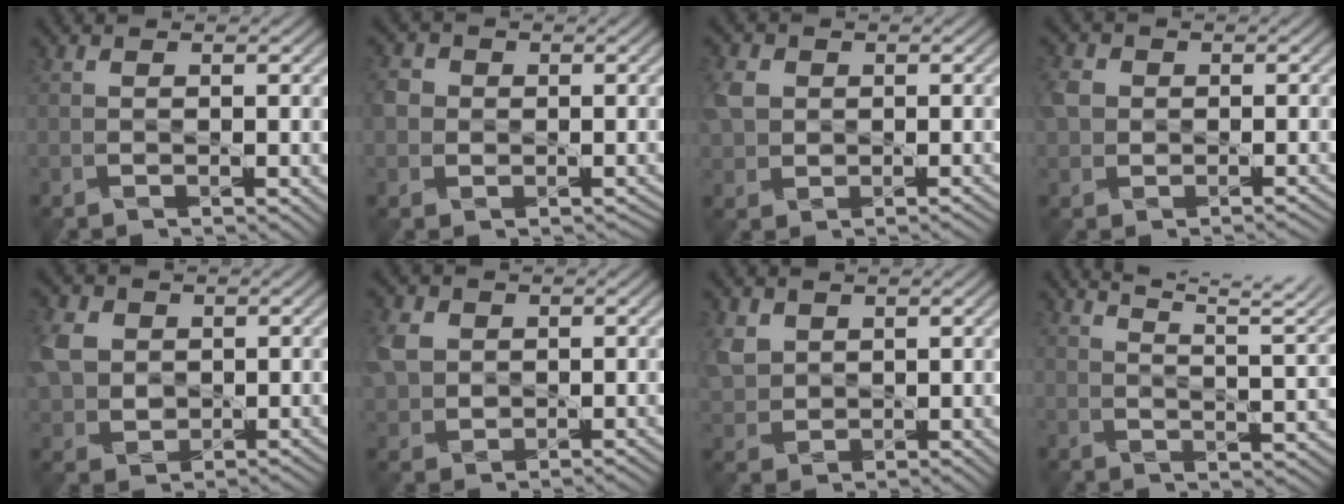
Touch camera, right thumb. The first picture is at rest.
{"total": 4.9, "force": [0.0, 4.6, 1.5], "torque": [-0.040, 0.017, -0.019]}
{"total": 3.1, "force": [0.8, 2.8, 1.1], "torque": [-0.031, 0.009, 0.013]}
{"total": 2.9, "force": [0.1, 2.7, 1.0], "torque": [-0.025, 0.007, 0.003]}
{"total": 5.5, "force": [1.4, 4.6, 2.7], "torque": [-0.088, 0.010, 0.024]}
{"total": 3.8, "force": [1.2, 3.3, 1.5], "torque": [-0.049, 0.010, 0.021]}
{"total": 3.4, "force": [2.2, 2.4, 0.8], "torque": [-0.038, 0.006, 0.045]}
{"total": 9.9, "force": [8.6, 1.3, 4.8], "torque": [-0.079, 0.012, 0.117]}